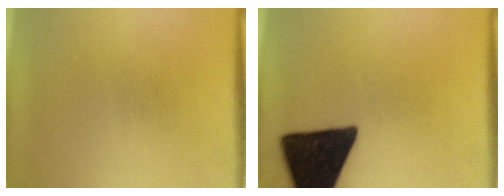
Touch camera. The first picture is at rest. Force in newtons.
{"total": 19.2}